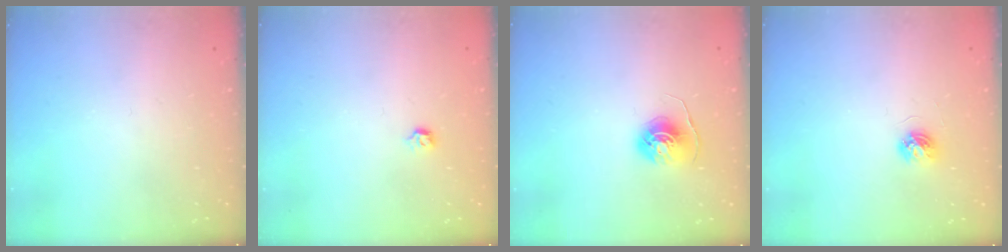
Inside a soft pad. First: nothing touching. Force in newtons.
{"total": 2.8, "press": 2.7, "slide": 0.8}
{"total": 6.1, "press": 6.1, "slide": 0.5}
{"total": 4.6, "press": 4.6, "slide": 0.5}